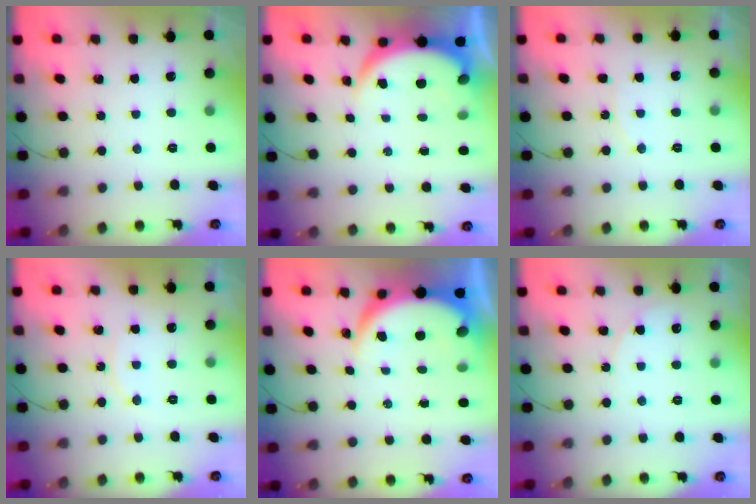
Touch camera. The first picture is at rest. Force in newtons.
{"total": 4.7, "press": 4.7, "slide": 0.3}
{"total": 5.1, "press": 4.7, "slide": 2.2}
{"total": 4.2, "press": 4.2, "slide": 0.4}
{"total": 5.9, "press": 5.9, "slide": 0.5}
{"total": 3.4, "press": 3.4, "slide": 0.4}